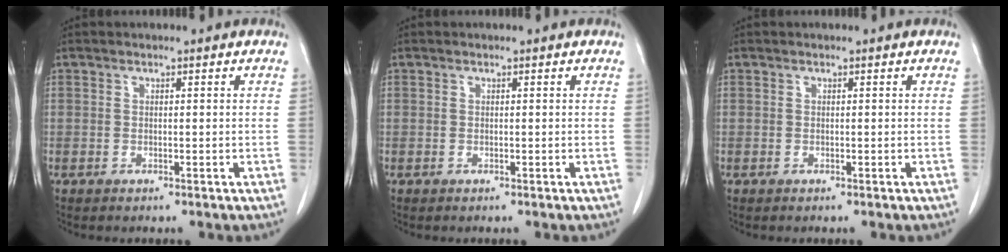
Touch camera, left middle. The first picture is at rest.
{"total": 0.0}
{"total": 0.0}